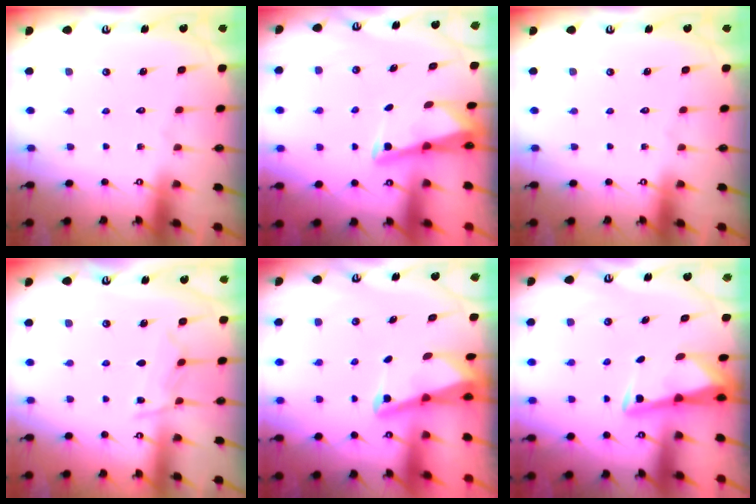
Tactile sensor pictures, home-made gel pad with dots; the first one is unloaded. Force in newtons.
{"total": 2.9, "press": 2.9, "slide": 0.1}
{"total": 0.0}
{"total": 7.2, "press": 7.1, "slide": 0.8}
{"total": 2.5, "press": 2.5, "slide": 0.6}
{"total": 3.0, "press": 2.9, "slide": 0.4}